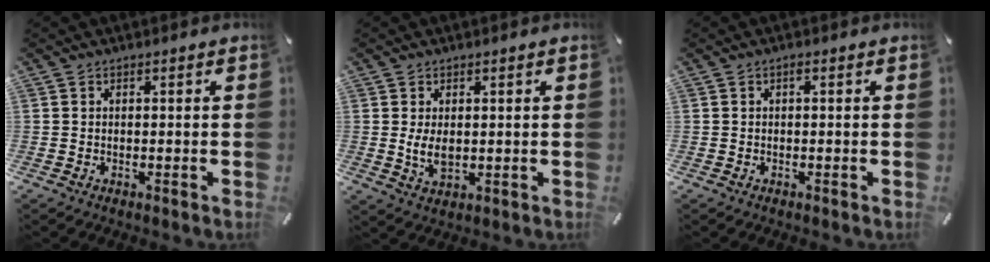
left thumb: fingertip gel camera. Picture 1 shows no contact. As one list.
[{"total": 4.8, "force": [0.5, 2.8, 3.8], "torque": [-0.081, -0.003, 0.006]}, {"total": 0.6, "force": [0.0, 0.1, 0.6], "torque": [-0.012, 0.001, 0.000]}]